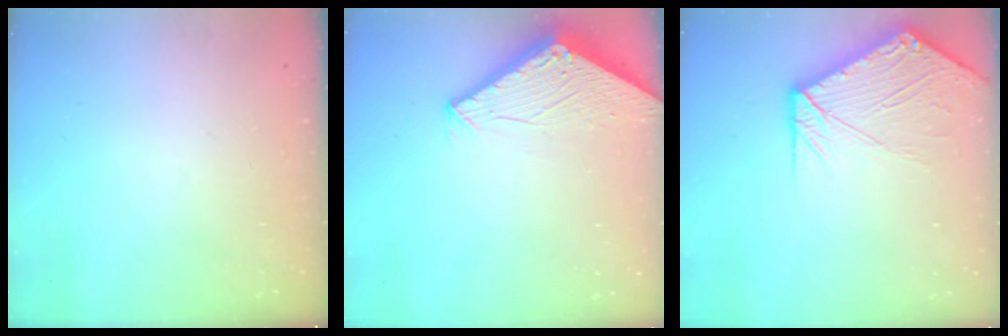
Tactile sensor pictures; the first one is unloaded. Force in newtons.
{"total": 2.8, "press": 2.8, "slide": 0.2}
{"total": 11.5, "press": 11.4, "slide": 1.3}